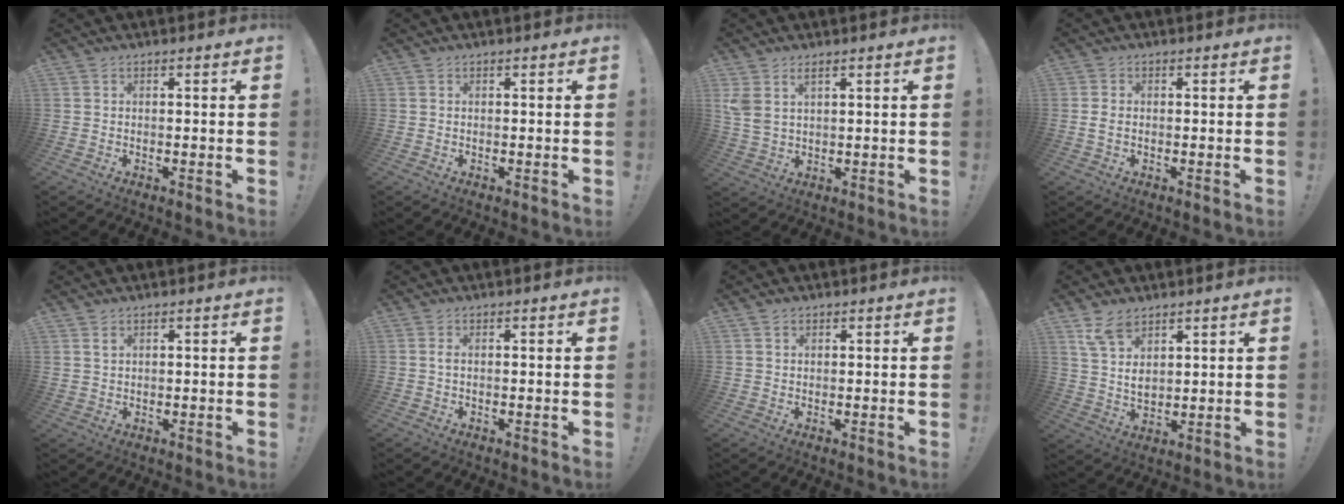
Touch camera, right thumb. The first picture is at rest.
{"total": 0.0}
{"total": 5.1, "force": [3.0, 2.6, 3.2], "torque": [-0.057, -0.013, 0.059]}
{"total": 2.2, "force": [0.1, 1.5, 1.6], "torque": [-0.022, 0.004, 0.002]}
{"total": 1.7, "force": [1.1, 1.0, 1.0], "torque": [-0.013, -0.004, 0.019]}
{"total": 0.9, "force": [-0.1, 0.2, 0.9], "torque": [-0.023, 0.004, -0.002]}
{"total": 1.2, "force": [0.8, 0.8, 0.3], "torque": [-0.004, 0.000, 0.015]}
{"total": 8.6, "force": [6.0, 4.6, 4.2], "torque": [-0.081, -0.029, 0.117]}